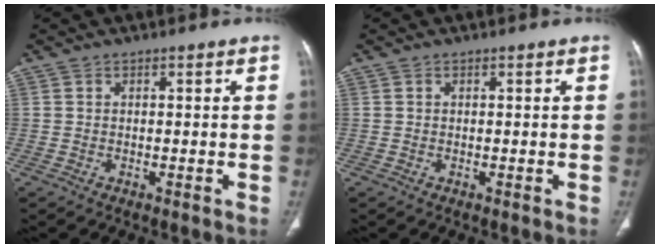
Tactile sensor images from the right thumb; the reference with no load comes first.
{"total": 0.0}